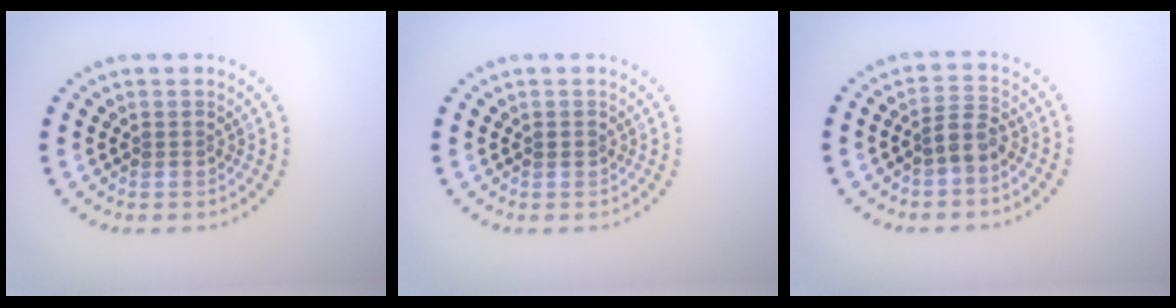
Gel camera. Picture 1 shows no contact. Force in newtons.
{"total": 0.6, "press": 0.6, "slide": 0.0}
{"total": 2.1, "press": 1.8, "slide": 1.1}